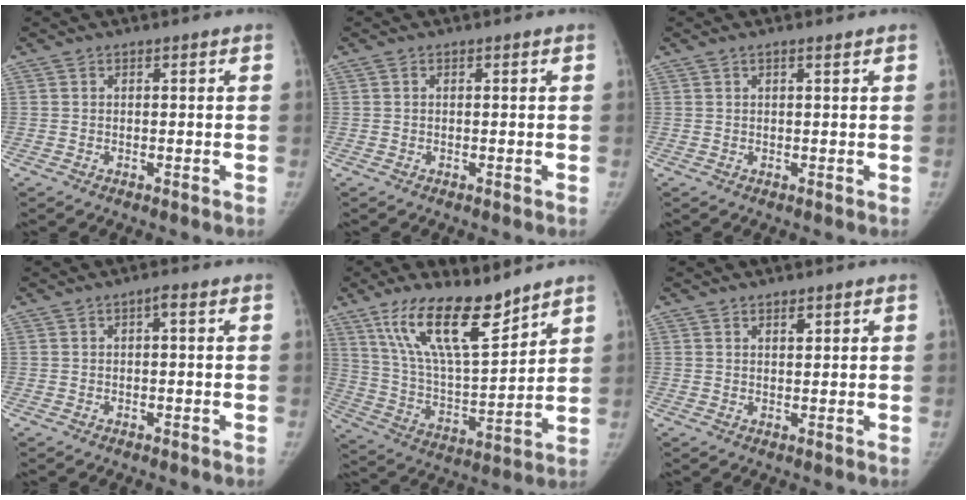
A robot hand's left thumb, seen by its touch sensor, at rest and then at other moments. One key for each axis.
{"total": 0.0}
{"total": 1.2, "fx": 0.8, "fy": 0.2, "fz": 0.8, "tx": -0.017, "ty": 0.002, "tz": 0.015}
{"total": 1.1, "fx": 0.0, "fy": 0.3, "fz": 1.0, "tx": -0.014, "ty": 0.008, "tz": -0.004}
{"total": 16.9, "fx": 11.7, "fy": 5.0, "fz": 11.1, "tx": -0.174, "ty": -0.065, "tz": 0.226}
{"total": 1.5, "fx": 0.9, "fy": 0.7, "fz": 0.9, "tx": -0.003, "ty": -0.005, "tz": 0.014}